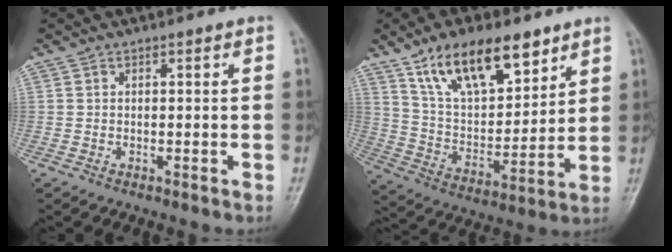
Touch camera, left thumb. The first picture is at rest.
{"total": 18.5, "force": [11.6, 8.3, 11.8], "torque": [-0.154, -0.049, 0.212]}